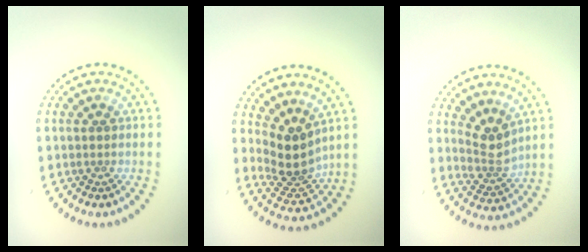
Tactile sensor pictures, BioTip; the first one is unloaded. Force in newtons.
{"total": 3.7, "press": 2.8, "slide": 2.4}
{"total": 3.0, "press": 2.3, "slide": 1.9}